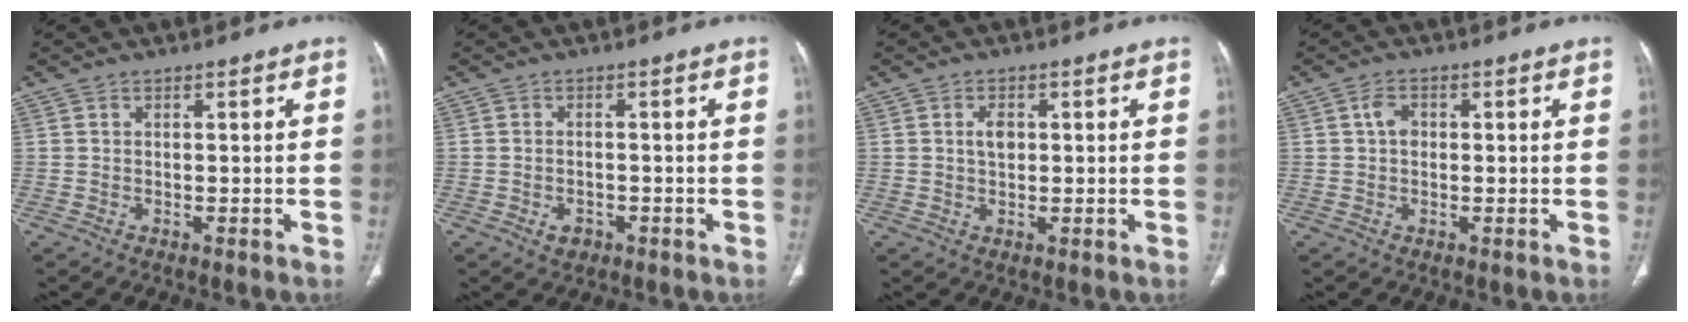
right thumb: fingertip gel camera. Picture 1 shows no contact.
{"total": 2.4, "force": [-1.2, 1.7, 1.2], "torque": [-0.015, 0.007, -0.010]}
{"total": 2.7, "force": [0.5, 1.8, 2.0], "torque": [-0.030, 0.001, 0.008]}
{"total": 2.9, "force": [0.6, 2.1, 2.0], "torque": [-0.035, 0.007, 0.009]}